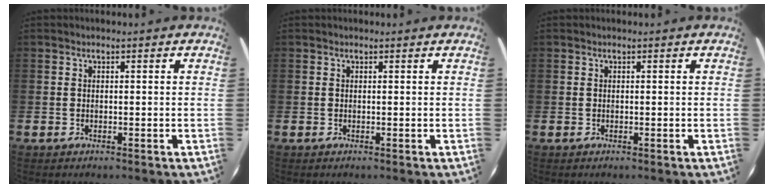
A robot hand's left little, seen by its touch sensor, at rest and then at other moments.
{"total": 0.0}
{"total": 0.0}